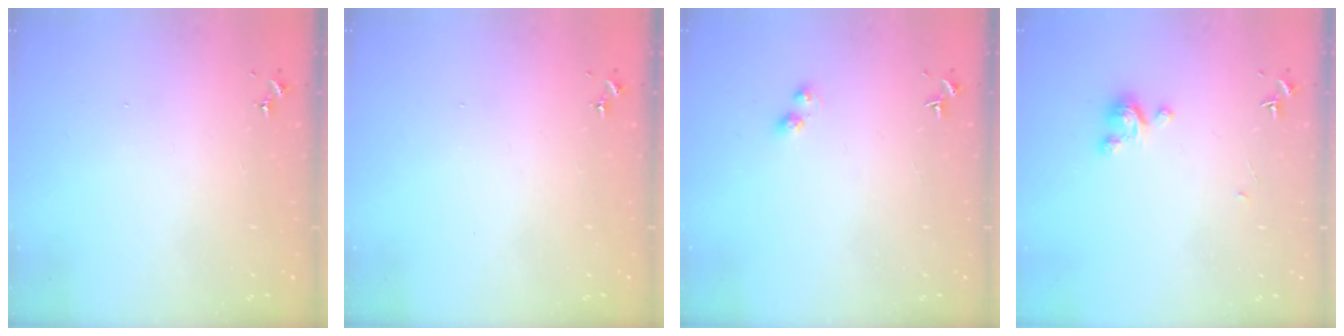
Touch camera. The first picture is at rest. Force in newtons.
{"total": 0.0}
{"total": 3.6, "press": 3.5, "slide": 0.5}
{"total": 3.8, "press": 3.8, "slide": 0.3}